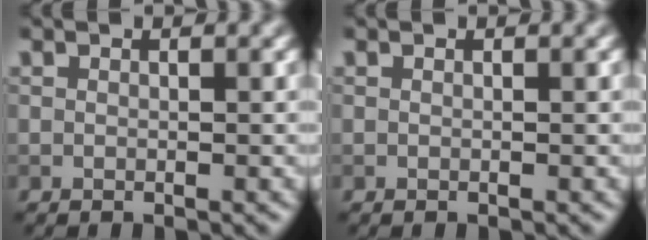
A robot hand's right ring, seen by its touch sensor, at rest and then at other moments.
{"total": 0.0}